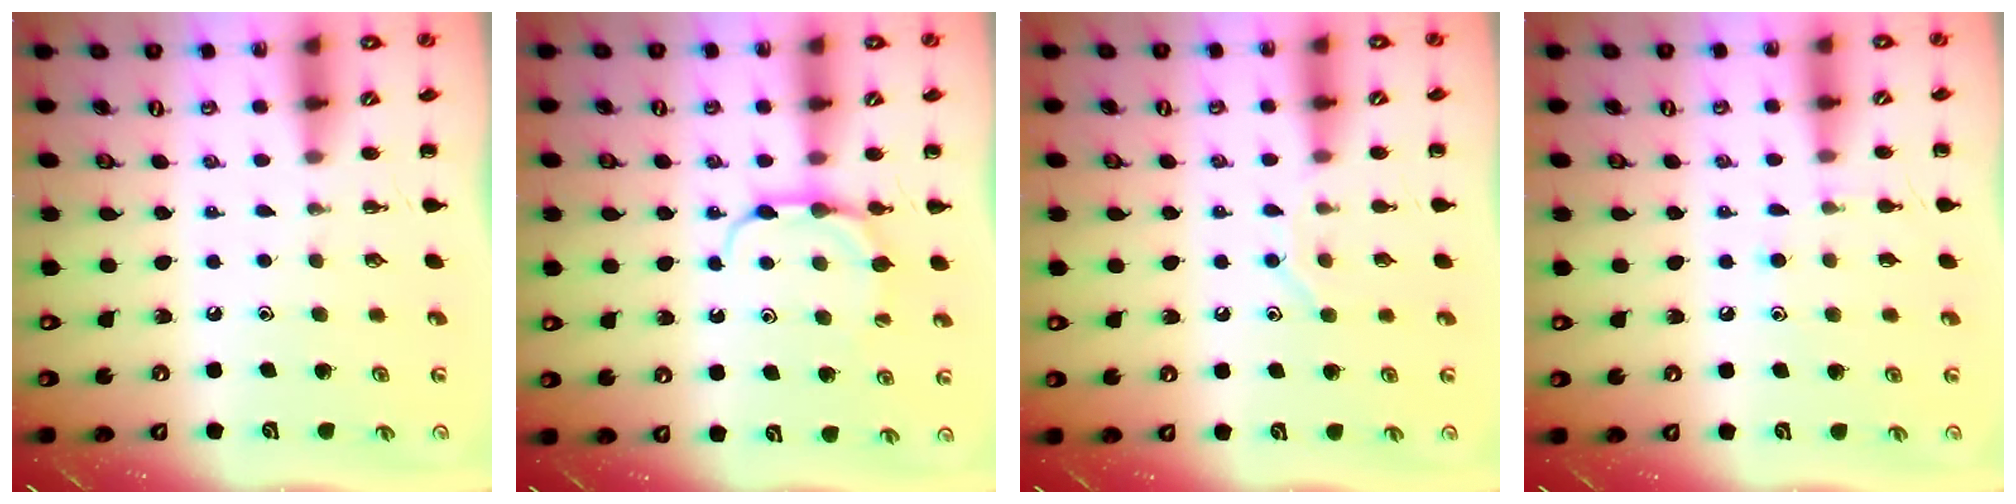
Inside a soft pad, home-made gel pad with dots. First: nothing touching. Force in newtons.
{"total": 5.3, "press": 5.2, "slide": 0.9}
{"total": 7.1, "press": 7.0, "slide": 0.9}
{"total": 5.8, "press": 5.5, "slide": 1.7}